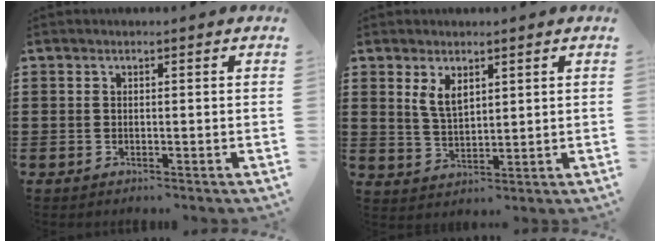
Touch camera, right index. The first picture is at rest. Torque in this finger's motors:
{"motor_torque": [0.52, 0.44, 0.40, 0.11]}